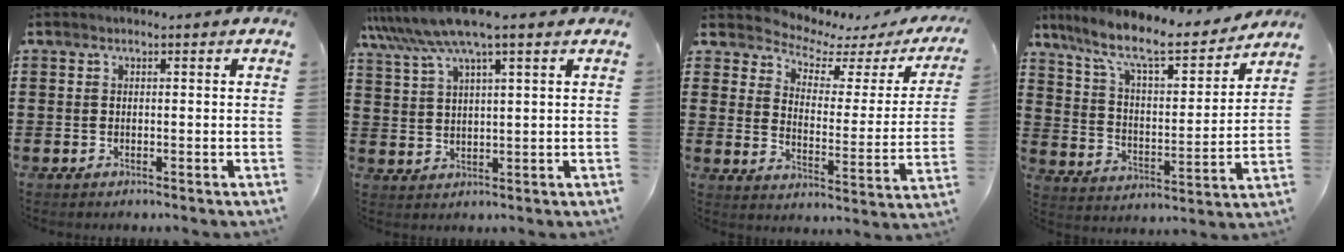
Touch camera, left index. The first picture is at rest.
{"total": 7.7, "force": [5.8, 0.2, 5.1], "torque": [-0.122, -0.016, 0.101]}
{"total": 3.2, "force": [2.8, 1.1, 1.2], "torque": [-0.047, -0.024, 0.038]}
{"total": 9.9, "force": [8.3, 1.3, 5.2], "torque": [-0.135, -0.052, 0.139]}